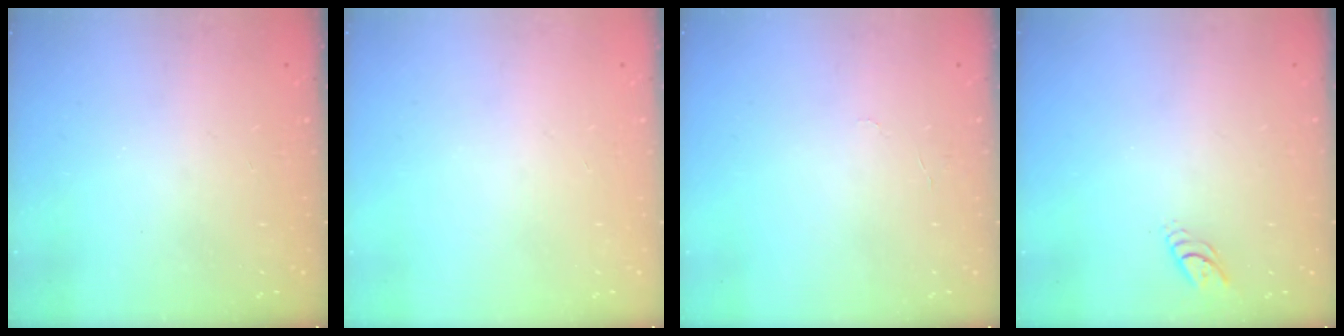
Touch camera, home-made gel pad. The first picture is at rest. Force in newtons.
{"total": 0.0}
{"total": 3.6, "press": 3.6, "slide": 0.3}
{"total": 3.6, "press": 3.6, "slide": 0.1}